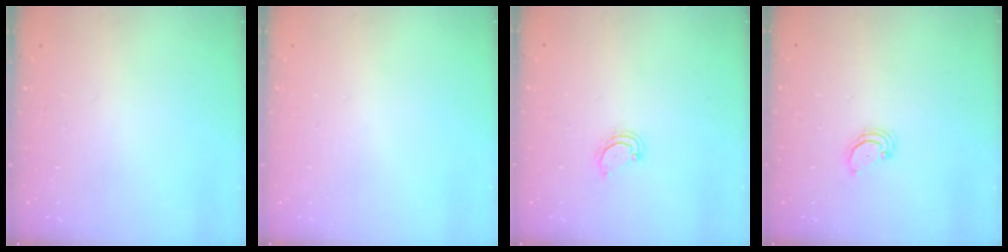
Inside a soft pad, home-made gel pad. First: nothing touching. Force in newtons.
{"total": 0.0}
{"total": 2.8, "press": 2.8, "slide": 0.2}
{"total": 2.8, "press": 2.8, "slide": 0.3}